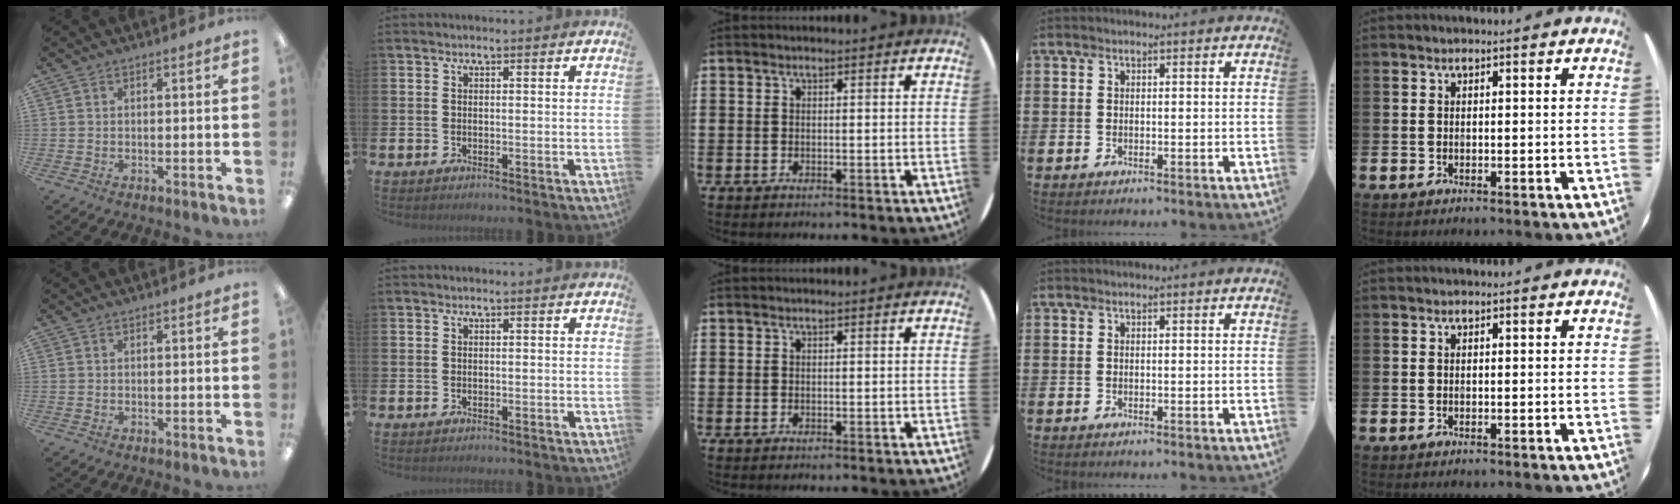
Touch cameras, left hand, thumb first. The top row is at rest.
{}